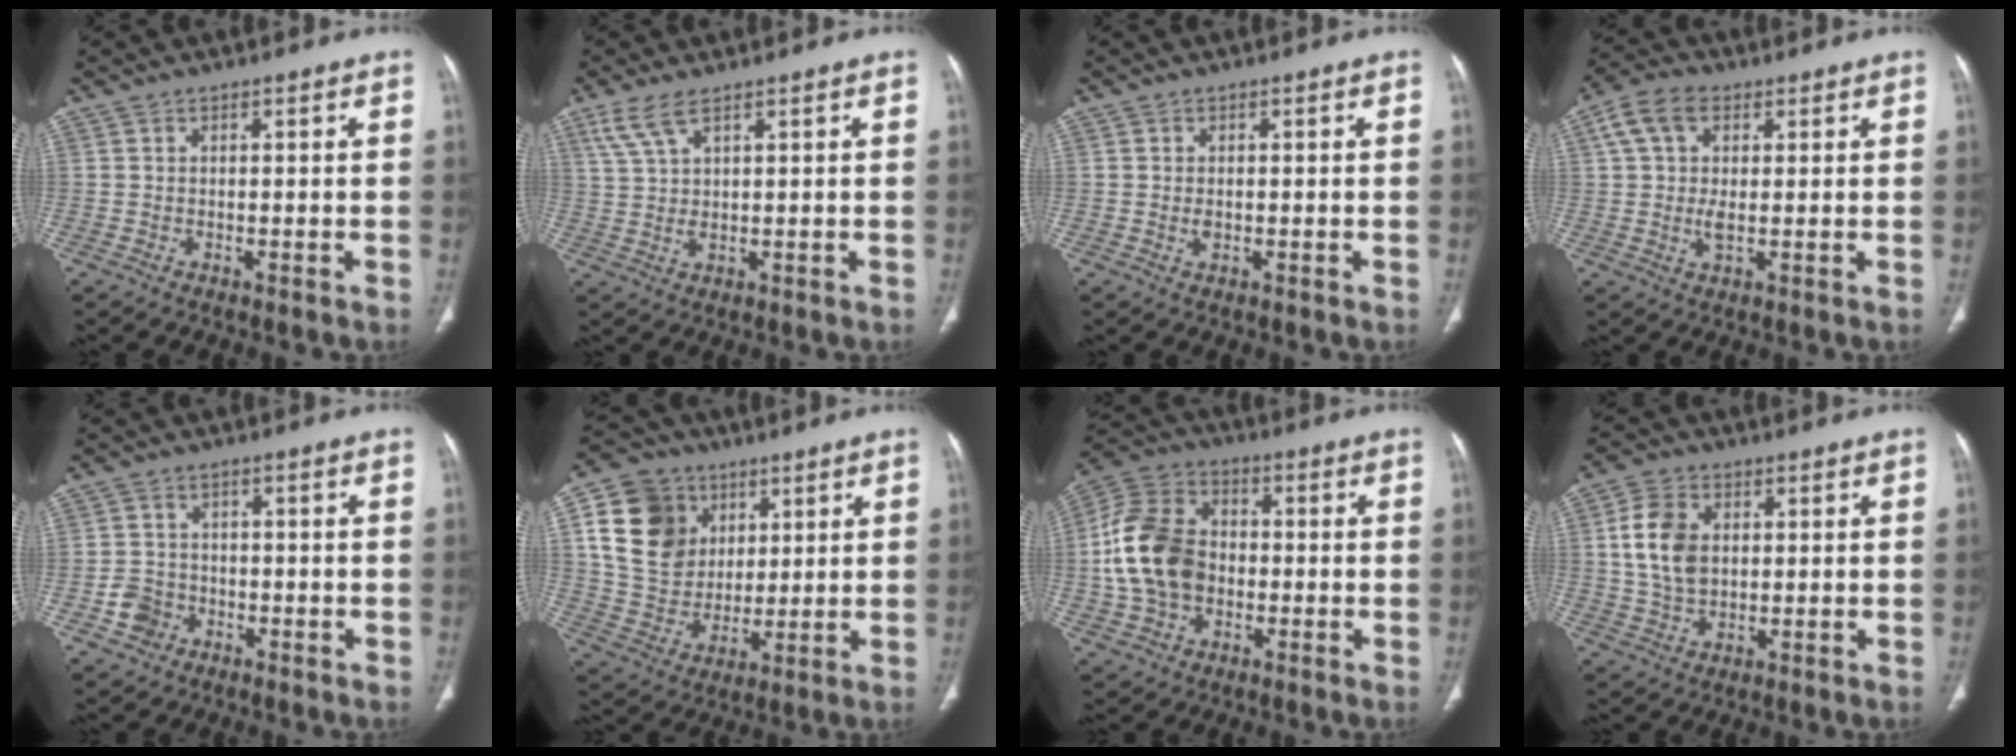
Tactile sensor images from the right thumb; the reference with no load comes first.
{"total": 5.2, "force": [3.1, 1.5, 3.9], "torque": [-0.096, -0.005, 0.074]}
{"total": 1.2, "force": [-0.1, 0.8, 1.0], "torque": [-0.018, -0.002, 0.000]}
{"total": 8.5, "force": [2.3, 5.0, 6.4], "torque": [-0.123, 0.010, 0.039]}
{"total": 4.4, "force": [-1.9, 3.8, 1.2], "torque": [-0.005, 0.020, -0.031]}
{"total": 16.7, "force": [5.7, 13.6, 7.9], "torque": [-0.123, -0.004, 0.111]}
{"total": 16.0, "force": [-1.3, 11.8, 10.7], "torque": [-0.196, 0.028, -0.025]}
{"total": 9.1, "force": [1.5, 6.4, 6.4], "torque": [-0.116, 0.002, 0.033]}